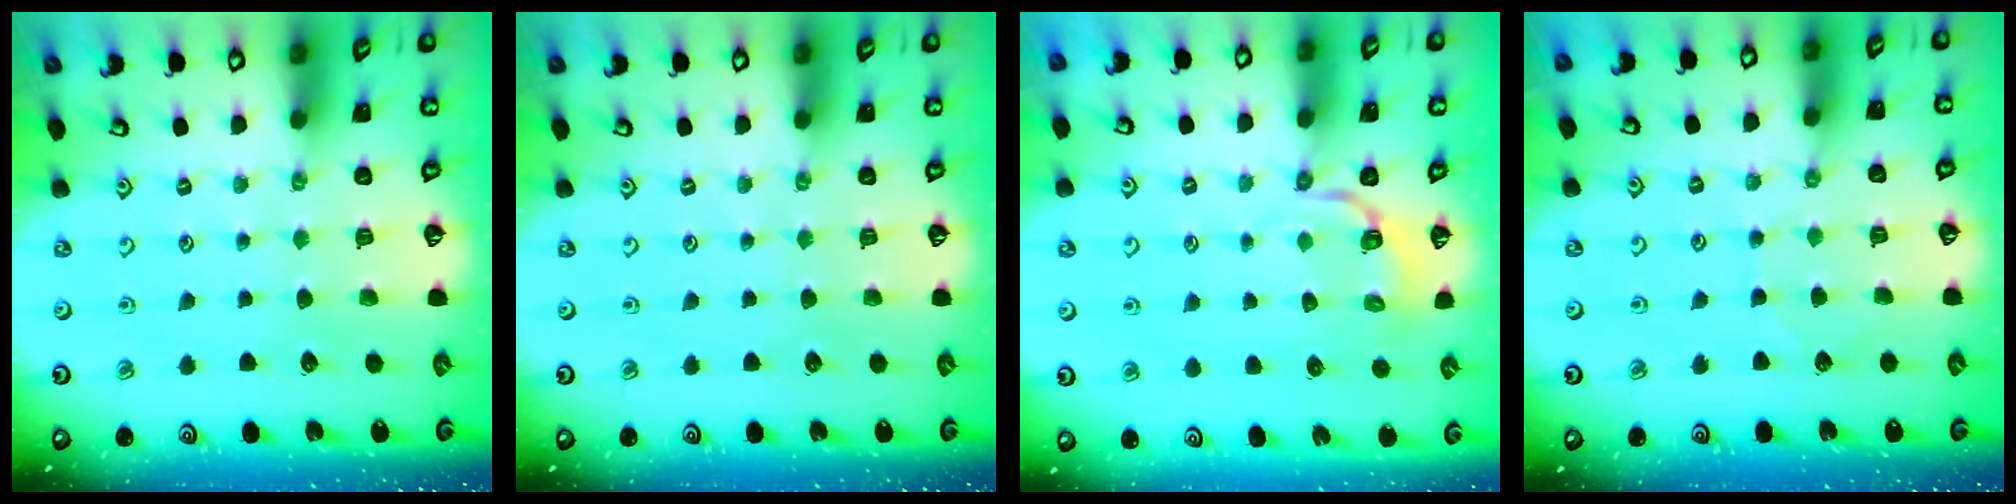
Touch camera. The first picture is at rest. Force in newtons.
{"total": 0.0}
{"total": 3.3, "press": 2.1, "slide": 2.6}
{"total": 4.7, "press": 4.6, "slide": 0.4}